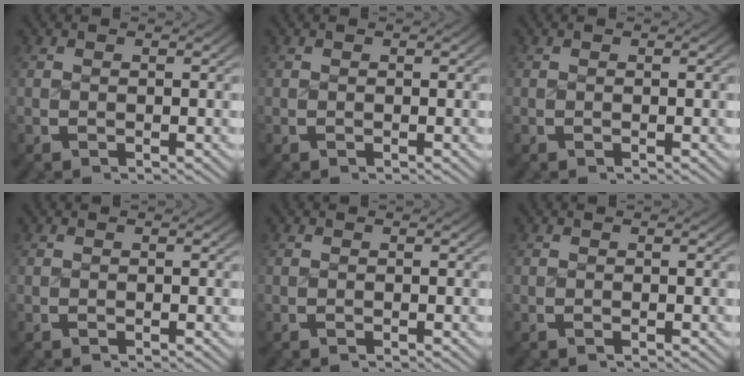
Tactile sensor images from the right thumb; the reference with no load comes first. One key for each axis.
{"total": 0.0}
{"total": 0.0}
{"total": 0.0}
{"total": 0.0}
{"total": 0.0}